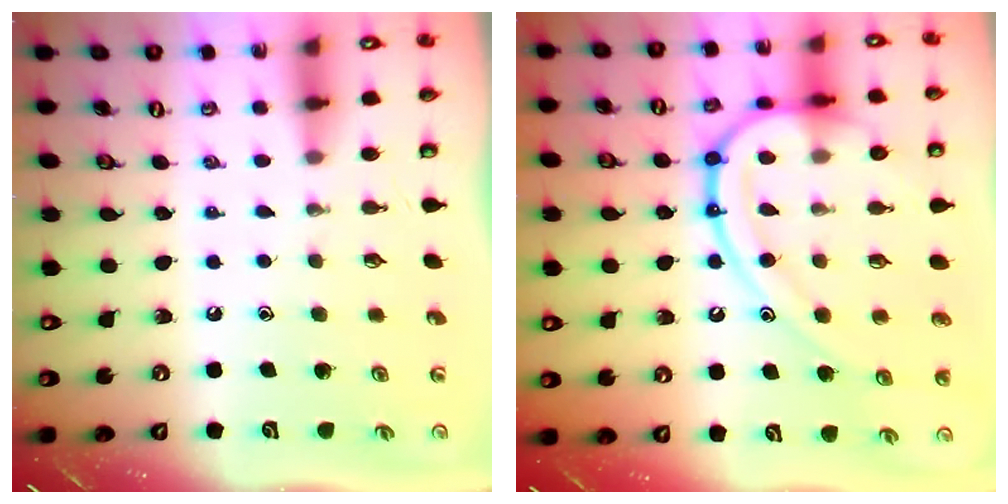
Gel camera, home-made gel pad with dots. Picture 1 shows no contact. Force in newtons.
{"total": 18.6, "press": 18.6, "slide": 1.2}